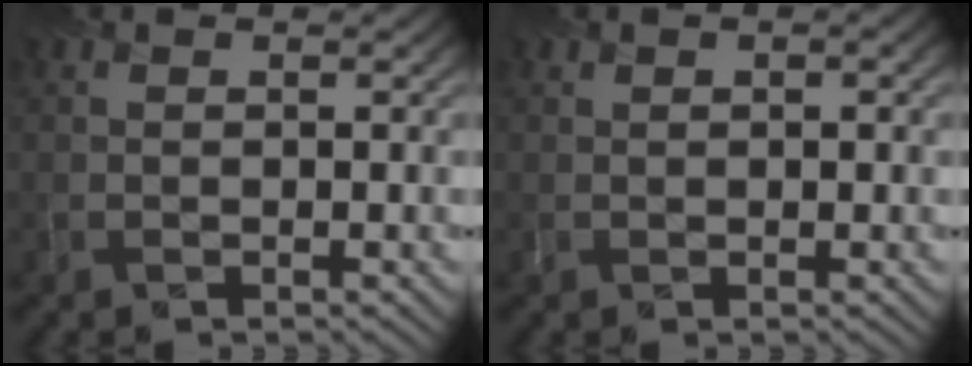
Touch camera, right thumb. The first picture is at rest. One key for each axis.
{"total": 1.0, "fx": 0.2, "fy": 0.3, "fz": 0.9, "tx": -0.007, "ty": -0.005, "tz": 0.006}